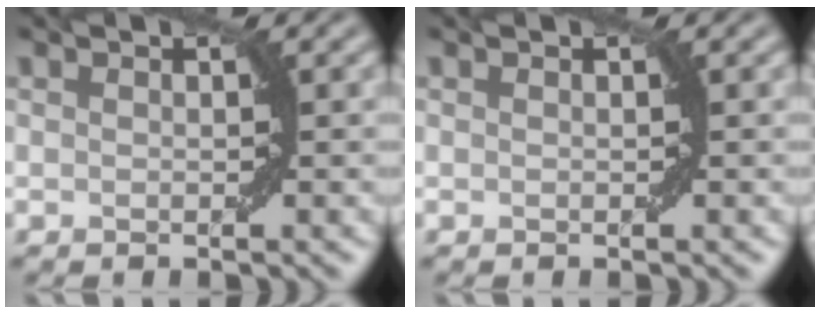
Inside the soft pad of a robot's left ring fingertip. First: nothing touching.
{"total": 0.0}